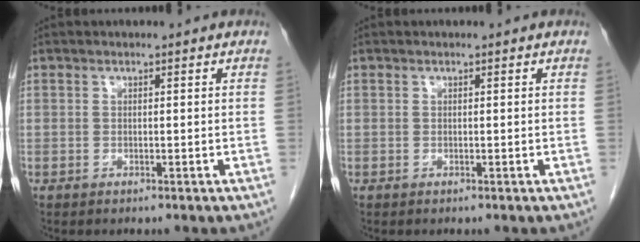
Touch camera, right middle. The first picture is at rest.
{"total": 0.0}